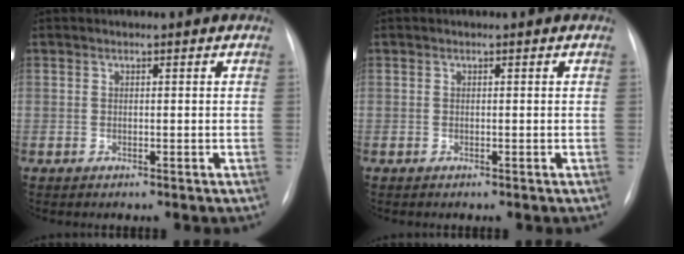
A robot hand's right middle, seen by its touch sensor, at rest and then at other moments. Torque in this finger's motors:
{"motor_torque": [-0.06, 0.00, 0.00, 0.00]}